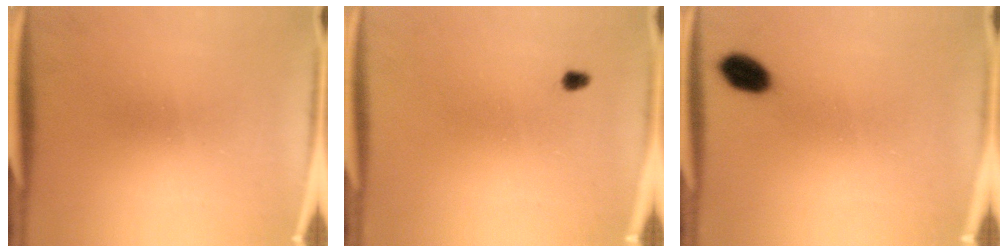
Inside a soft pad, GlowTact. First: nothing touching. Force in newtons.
{"total": 1.5}
{"total": 5.2}